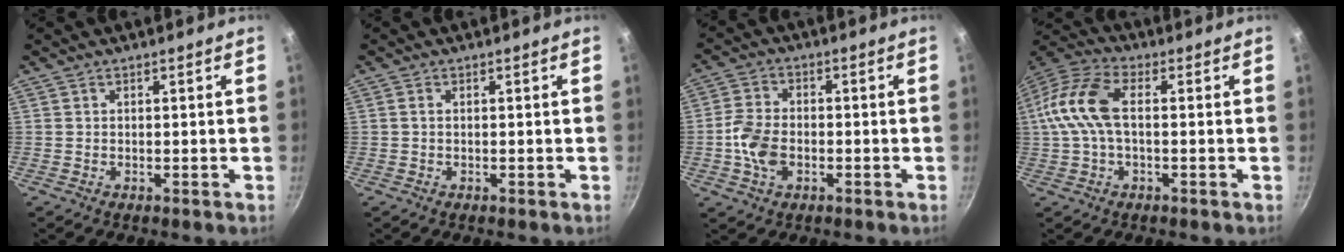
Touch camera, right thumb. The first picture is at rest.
{"total": 0.5, "force": [0.1, 0.3, 0.4], "torque": [-0.008, 0.003, 0.000]}
{"total": 7.4, "force": [-1.8, 5.0, 5.2], "torque": [-0.100, 0.015, -0.042]}
{"total": 12.0, "force": [0.7, 6.4, 10.1], "torque": [-0.217, 0.029, -0.003]}